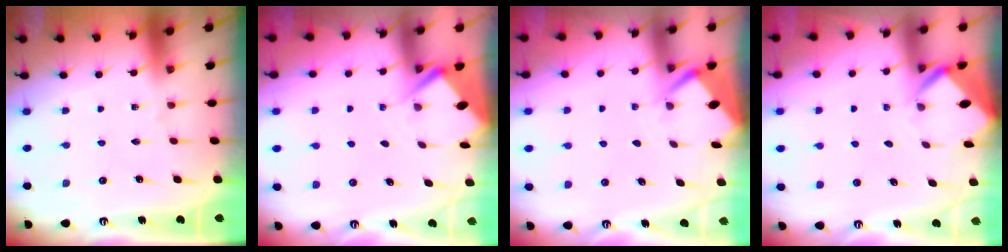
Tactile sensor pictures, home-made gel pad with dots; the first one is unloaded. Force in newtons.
{"total": 2.9, "press": 2.8, "slide": 0.4}
{"total": 2.6, "press": 2.6, "slide": 0.3}
{"total": 3.2, "press": 3.2, "slide": 0.1}